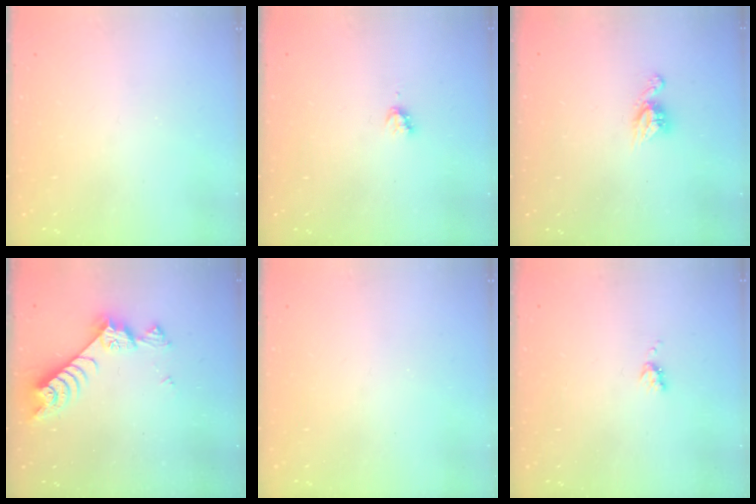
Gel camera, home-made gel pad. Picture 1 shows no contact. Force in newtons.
{"total": 2.8, "press": 2.8, "slide": 0.3}
{"total": 6.7, "press": 6.7, "slide": 0.4}
{"total": 7.7, "press": 7.6, "slide": 1.2}
{"total": 0.0}
{"total": 4.0, "press": 4.0, "slide": 0.6}